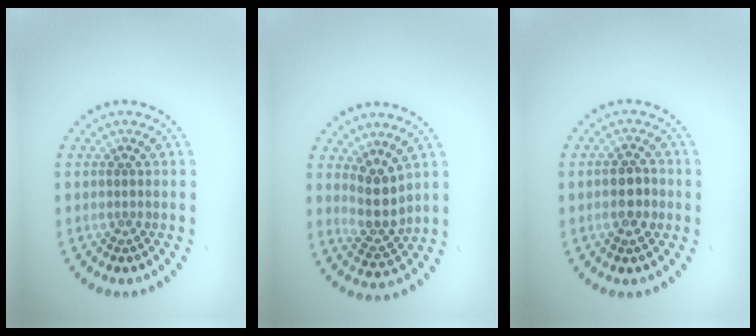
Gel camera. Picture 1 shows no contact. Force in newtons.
{"total": 3.2, "press": 2.5, "slide": 2.1}
{"total": 2.4, "press": 2.4, "slide": 0.3}